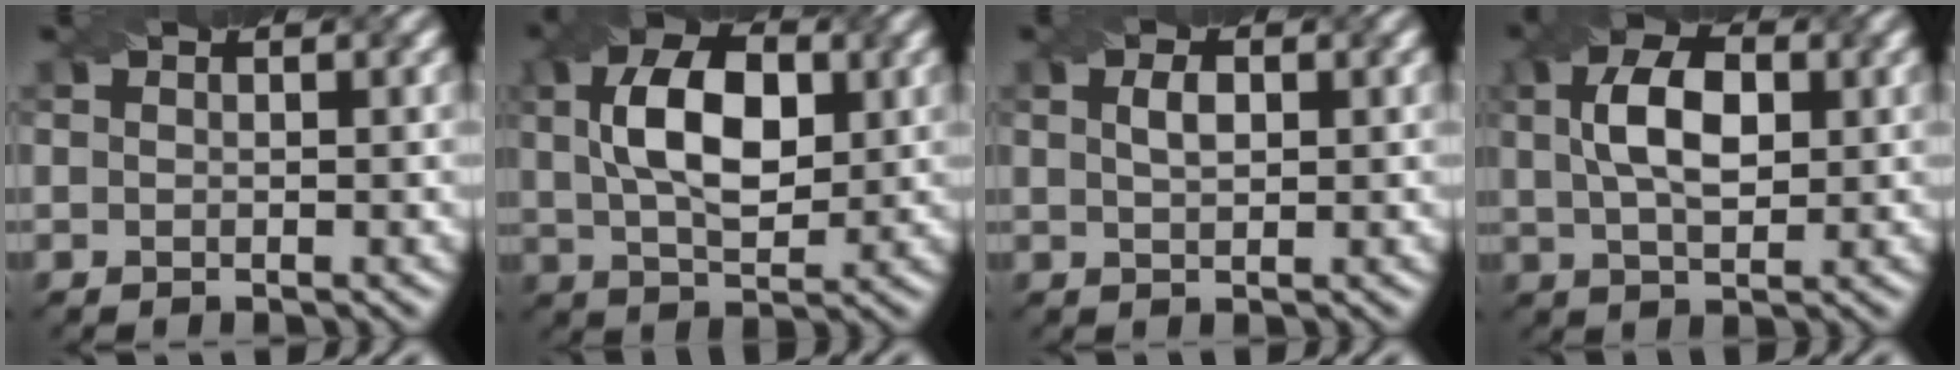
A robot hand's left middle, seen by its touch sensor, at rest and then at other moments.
{"total": 8.4, "force": [1.8, 4.6, 6.8], "torque": [-0.127, 0.012, 0.030]}
{"total": 1.7, "force": [0.5, 0.9, 1.4], "torque": [-0.029, 0.002, 0.011]}
{"total": 5.9, "force": [1.3, 3.2, 4.8], "torque": [-0.093, 0.010, 0.021]}